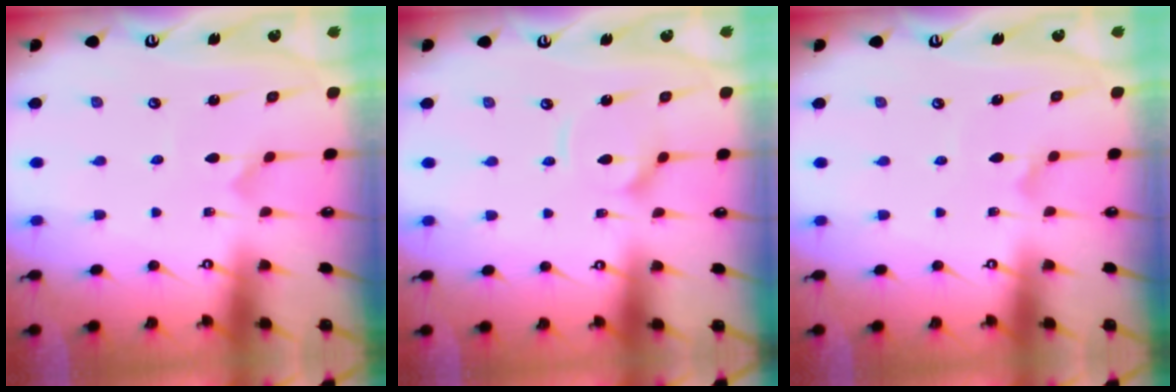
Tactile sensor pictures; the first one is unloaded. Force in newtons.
{"total": 7.0, "press": 7.0, "slide": 0.5}
{"total": 2.3, "press": 2.3, "slide": 0.2}